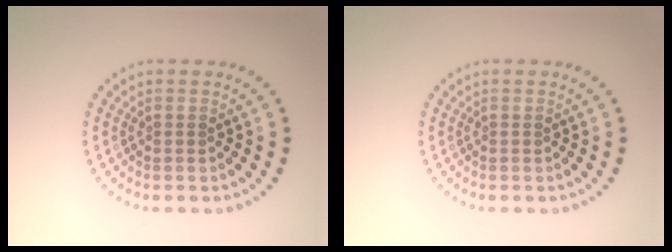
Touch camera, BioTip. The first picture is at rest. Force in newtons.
{"total": 0.0}